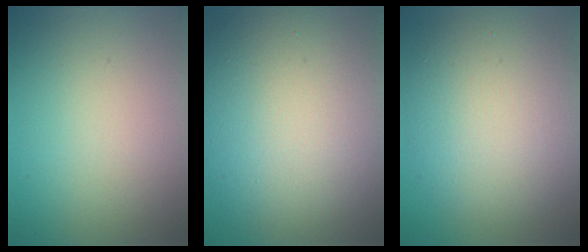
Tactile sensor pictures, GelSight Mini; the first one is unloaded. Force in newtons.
{"total": 14.0, "press": 13.9, "slide": 0.9}
{"total": 8.0, "press": 8.0, "slide": 0.2}